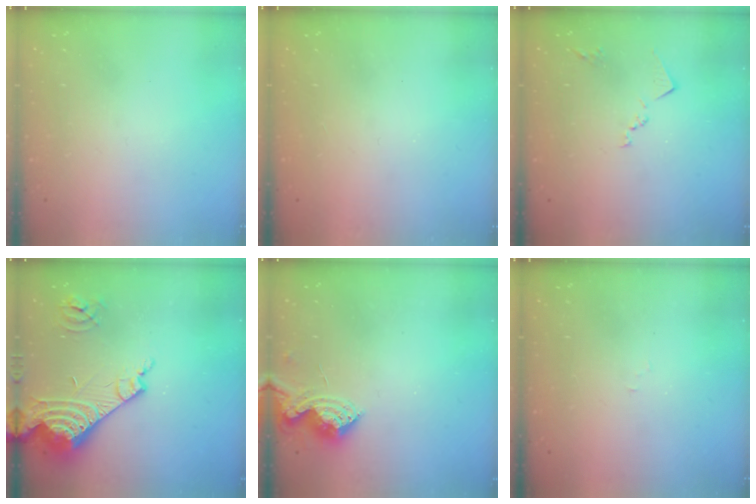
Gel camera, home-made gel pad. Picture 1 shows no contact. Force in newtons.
{"total": 0.9, "press": 0.9, "slide": 0.1}
{"total": 8.4, "press": 8.3, "slide": 0.9}
{"total": 16.2, "press": 16.1, "slide": 2.0}
{"total": 9.1, "press": 9.1, "slide": 0.3}
{"total": 6.8, "press": 6.7, "slide": 0.6}